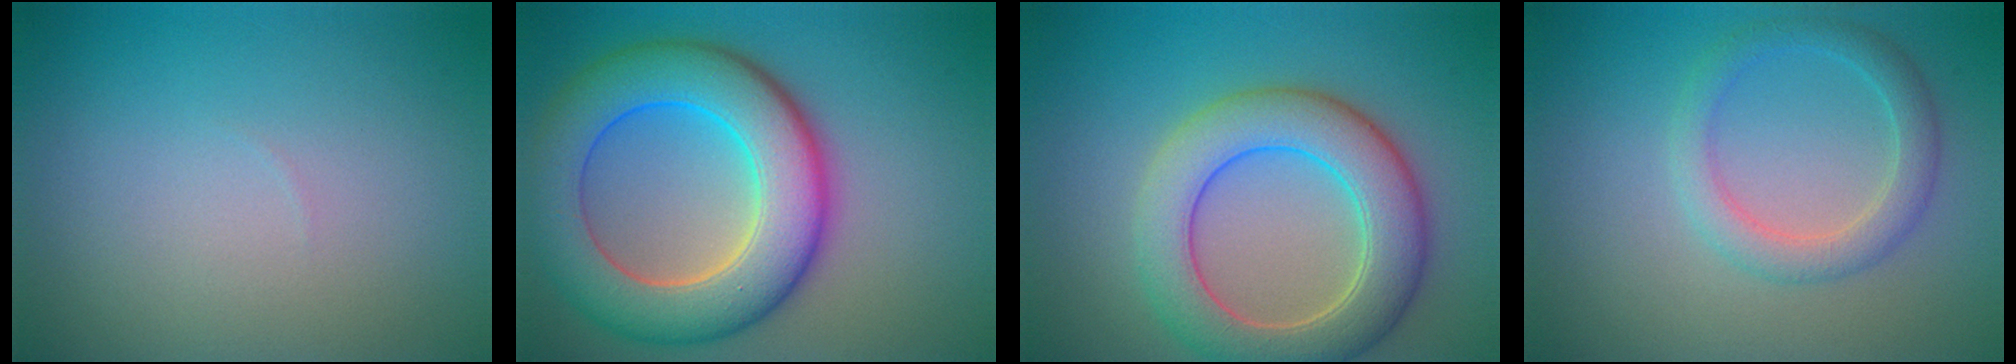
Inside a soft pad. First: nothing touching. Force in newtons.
{"total": 10.1, "press": 10.1, "slide": 0.2}
{"total": 7.2, "press": 7.2, "slide": 0.4}
{"total": 2.9, "press": 2.9, "slide": 0.1}